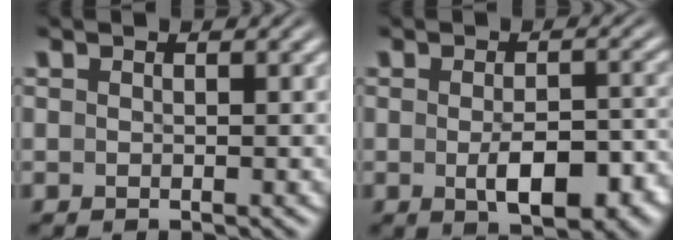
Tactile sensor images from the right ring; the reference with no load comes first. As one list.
[{"total": 5.3, "force": [-2.2, 2.2, 4.3], "torque": [-0.057, -0.016, -0.028]}]